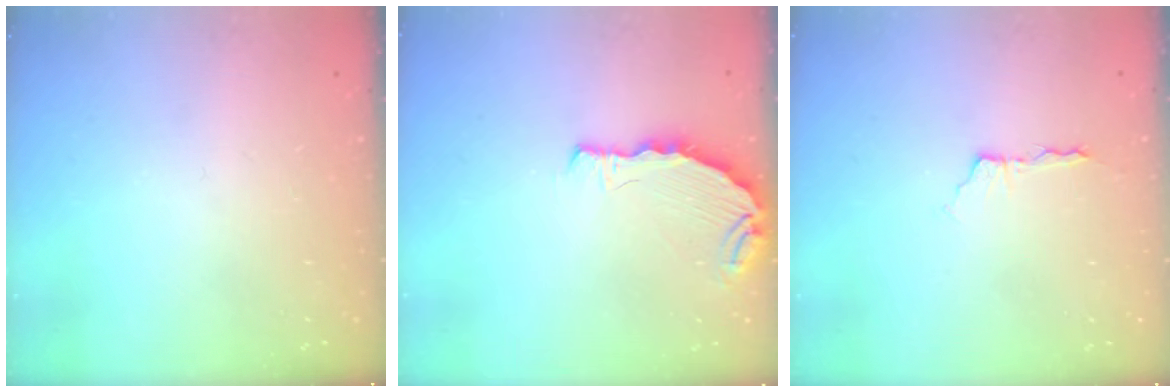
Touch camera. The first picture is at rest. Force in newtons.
{"total": 7.5, "press": 5.6, "slide": 4.9}
{"total": 3.7, "press": 3.7, "slide": 0.5}